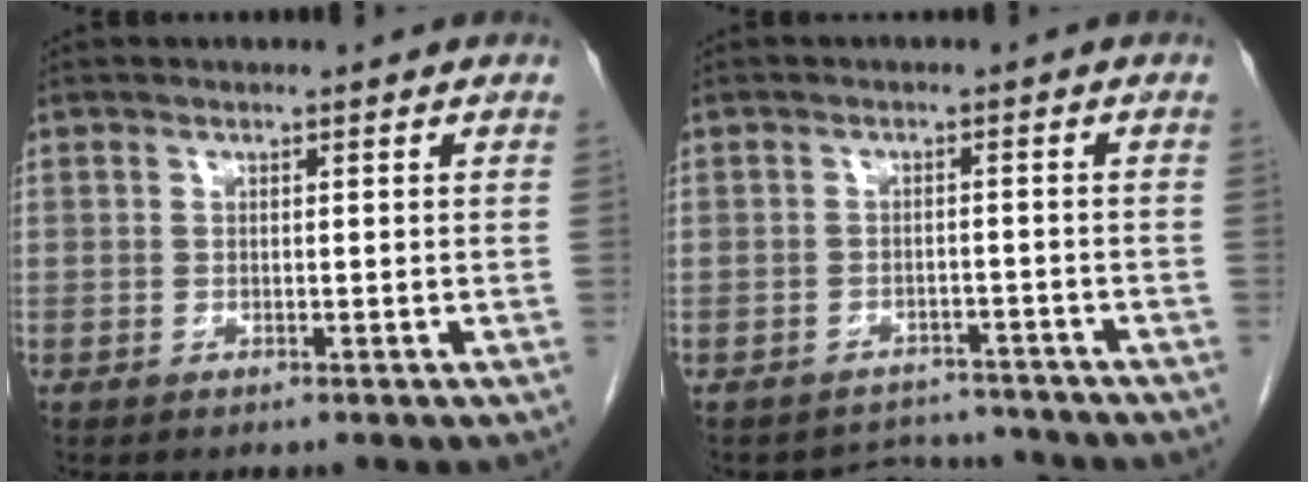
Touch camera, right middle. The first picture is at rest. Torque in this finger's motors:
{"motor_torque": [-0.39, -0.33, -0.22, -0.04]}